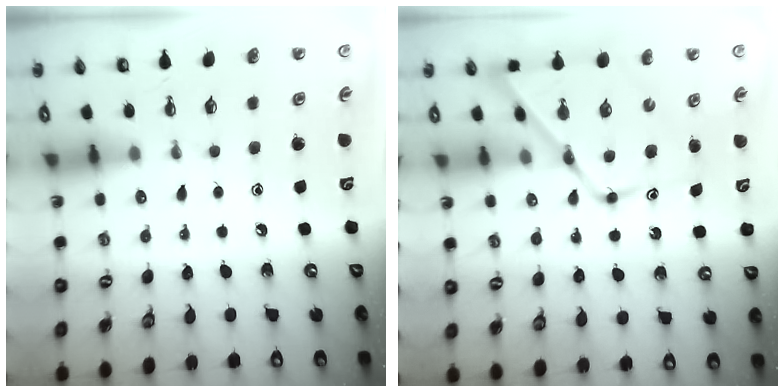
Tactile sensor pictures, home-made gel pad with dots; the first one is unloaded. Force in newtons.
{"total": 14.6, "press": 14.6, "slide": 1.2}